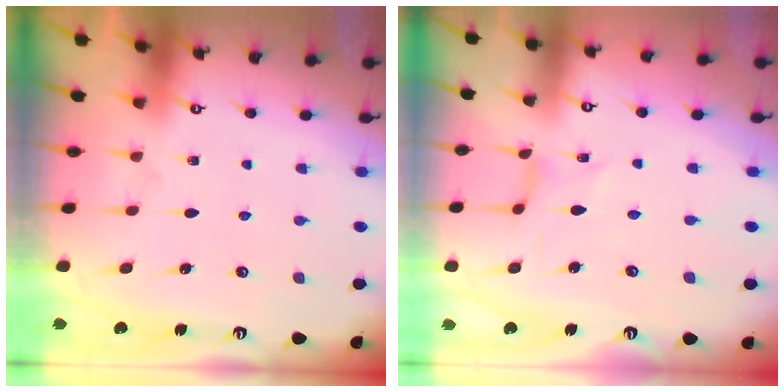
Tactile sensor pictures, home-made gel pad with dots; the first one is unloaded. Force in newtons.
{"total": 0.0}